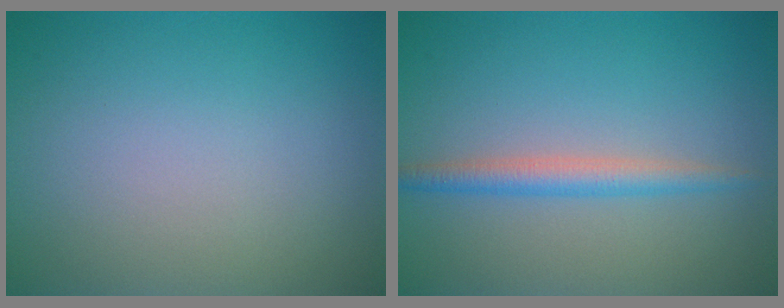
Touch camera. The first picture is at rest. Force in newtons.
{"total": 2.3, "press": 2.3, "slide": 0.1}